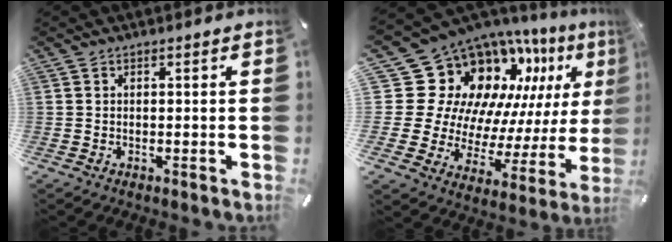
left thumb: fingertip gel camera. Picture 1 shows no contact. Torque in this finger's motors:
{"motor_torque": [2.29, 2.72, 0.42, -0.23, -0.01]}